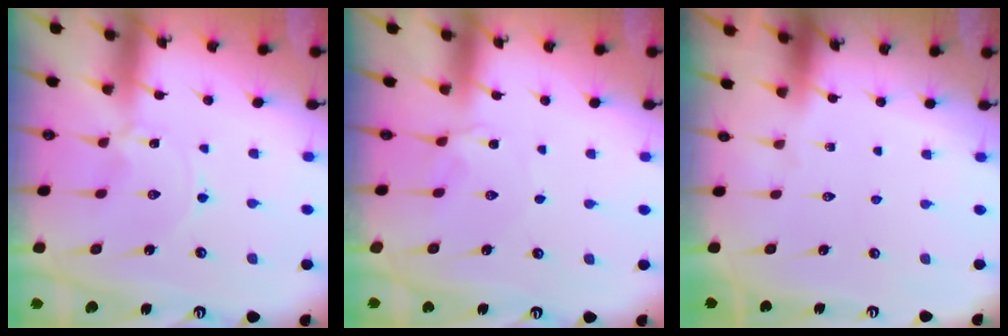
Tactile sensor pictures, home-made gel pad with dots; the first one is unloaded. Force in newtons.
{"total": 3.3, "press": 3.3, "slide": 0.5}
{"total": 0.0}